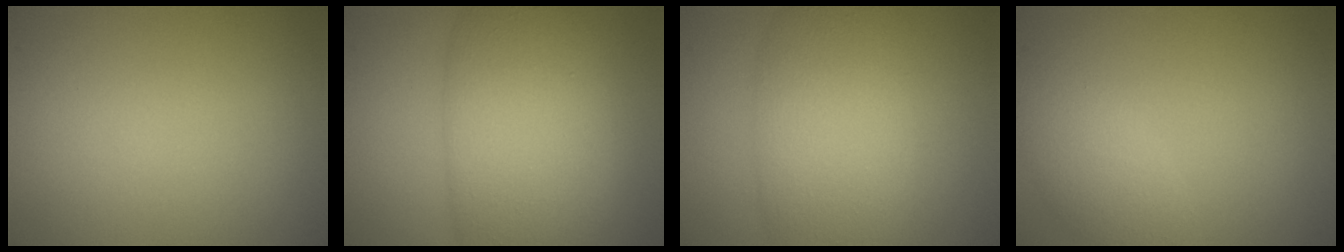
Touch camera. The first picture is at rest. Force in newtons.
{"total": 10.2, "press": 10.2, "slide": 0.3}
{"total": 7.4, "press": 7.4, "slide": 0.3}
{"total": 3.0, "press": 3.0, "slide": 0.1}